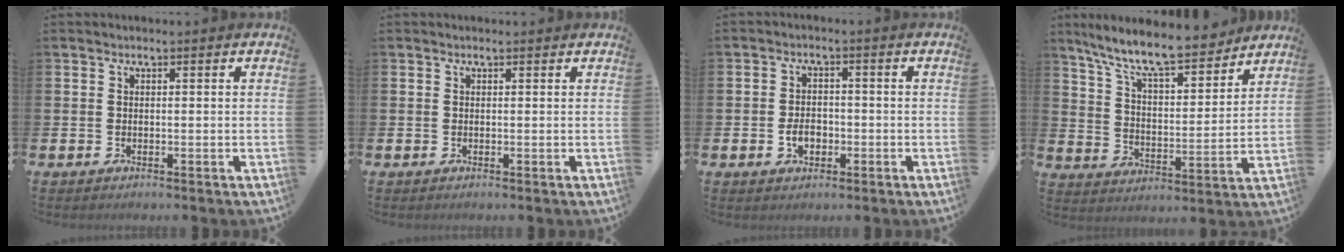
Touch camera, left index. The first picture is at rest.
{"total": 0.0}
{"total": 3.0, "force": [-0.9, 2.1, 2.0], "torque": [-0.028, -0.002, -0.022]}
{"total": 11.1, "force": [9.8, 1.9, 4.8], "torque": [-0.119, -0.063, 0.171]}